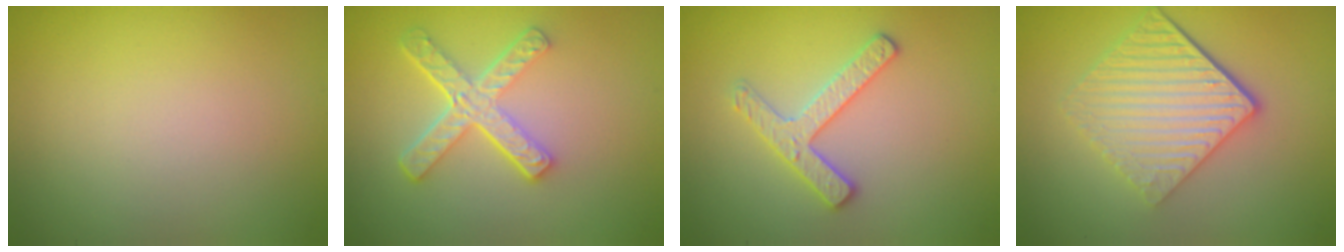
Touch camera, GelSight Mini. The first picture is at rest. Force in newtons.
{"total": 4.6, "press": 3.3, "slide": 3.2}
{"total": 2.5, "press": 2.5, "slide": 0.4}
{"total": 5.6, "press": 3.9, "slide": 3.9}